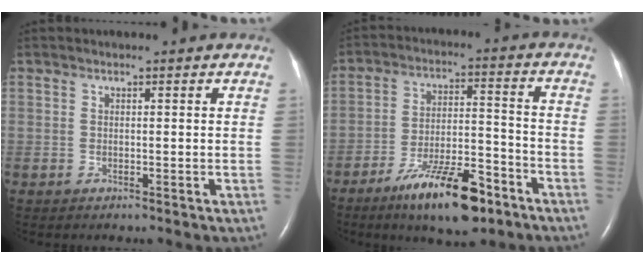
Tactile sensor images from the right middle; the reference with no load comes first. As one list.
[{"total": 13.4, "force": [-8.8, 3.3, 9.6], "torque": [-0.165, -0.006, -0.145]}]